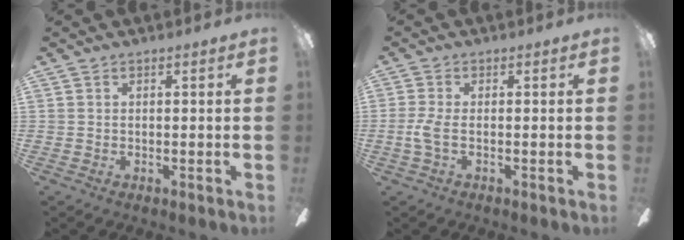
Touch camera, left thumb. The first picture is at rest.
{"total": 3.9, "force": [-0.8, 1.3, 3.6], "torque": [-0.078, 0.001, -0.017]}